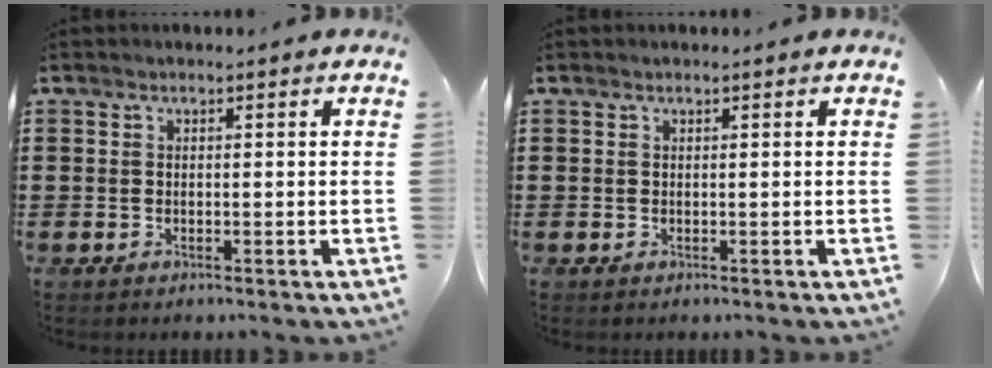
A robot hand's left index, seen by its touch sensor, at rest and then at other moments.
{"total": 0.0}